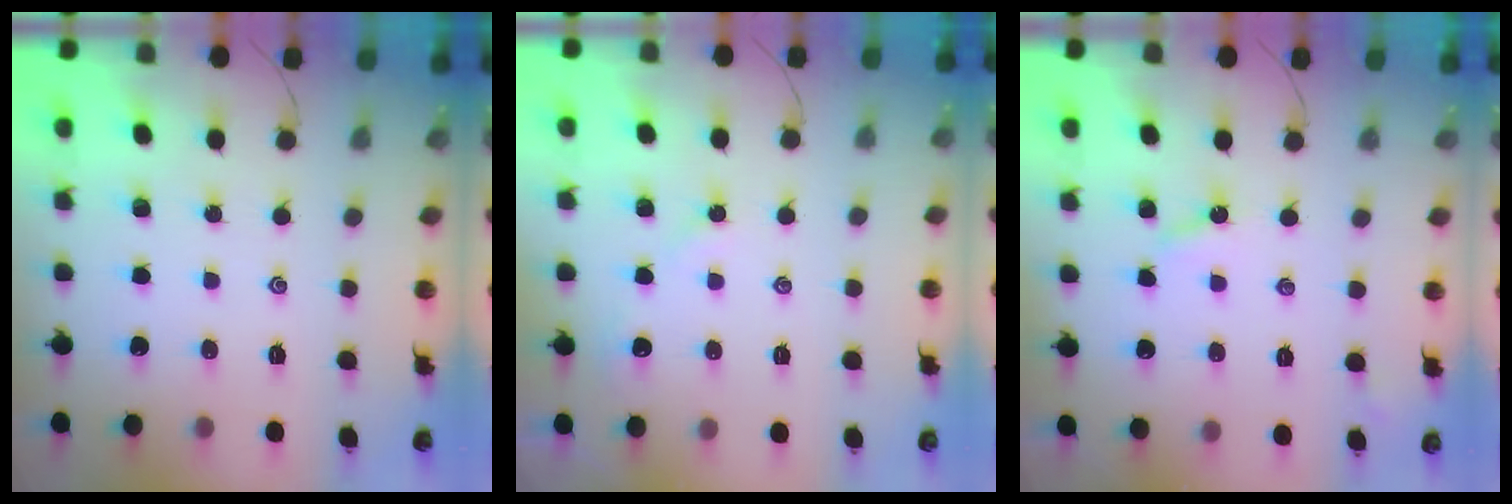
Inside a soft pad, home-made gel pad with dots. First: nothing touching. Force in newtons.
{"total": 2.8, "press": 2.8, "slide": 0.5}
{"total": 3.6, "press": 3.6, "slide": 0.3}